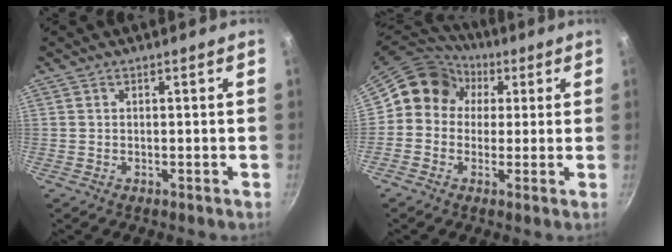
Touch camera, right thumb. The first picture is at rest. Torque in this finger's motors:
{"motor_torque": [0.34, 1.63, 0.49, -0.41, 0.03]}